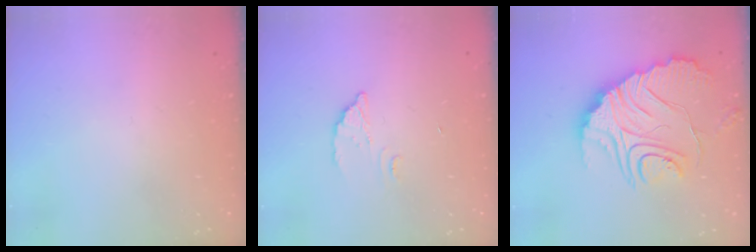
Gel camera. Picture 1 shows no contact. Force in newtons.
{"total": 2.8, "press": 2.8, "slide": 0.2}
{"total": 18.9, "press": 18.8, "slide": 1.8}